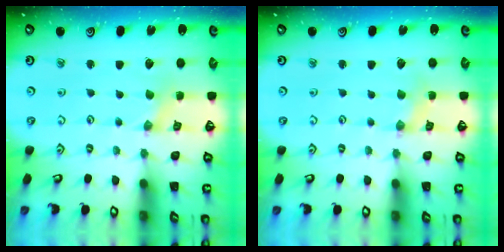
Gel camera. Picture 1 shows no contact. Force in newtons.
{"total": 1.9, "press": 1.8, "slide": 0.4}